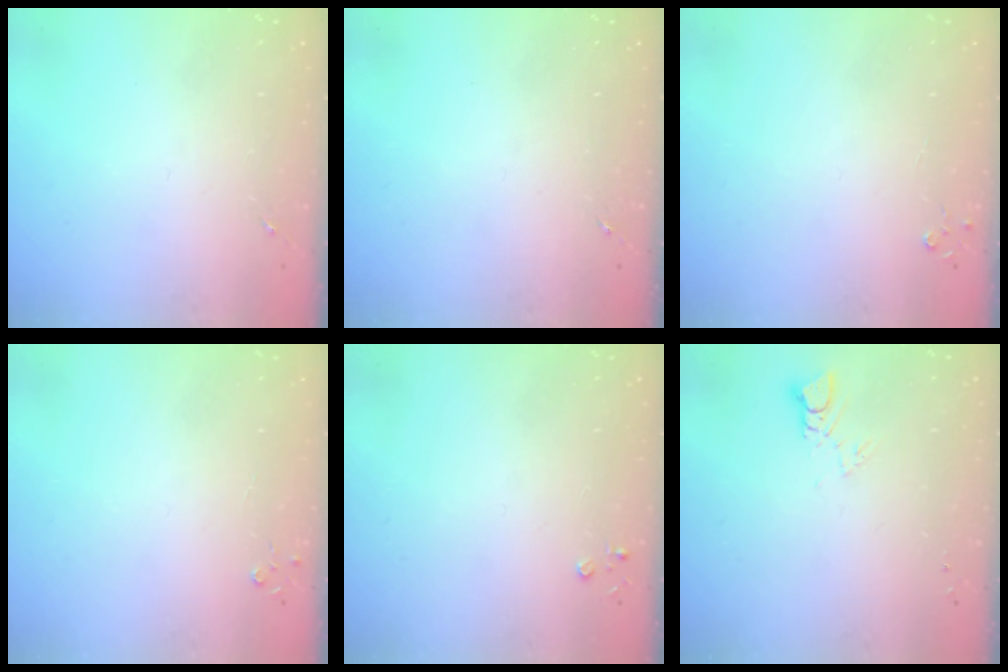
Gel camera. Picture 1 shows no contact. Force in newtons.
{"total": 0.0}
{"total": 2.8, "press": 2.8, "slide": 0.3}
{"total": 2.8, "press": 2.8, "slide": 0.3}
{"total": 2.2, "press": 2.2, "slide": 0.3}
{"total": 3.6, "press": 3.6, "slide": 0.2}